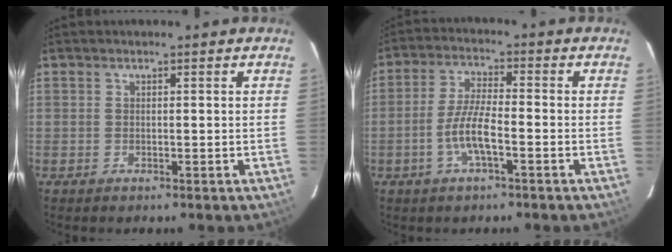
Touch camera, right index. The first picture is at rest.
{"total": 6.6, "force": [-2.7, 1.2, 6.0], "torque": [-0.123, 0.003, -0.053]}